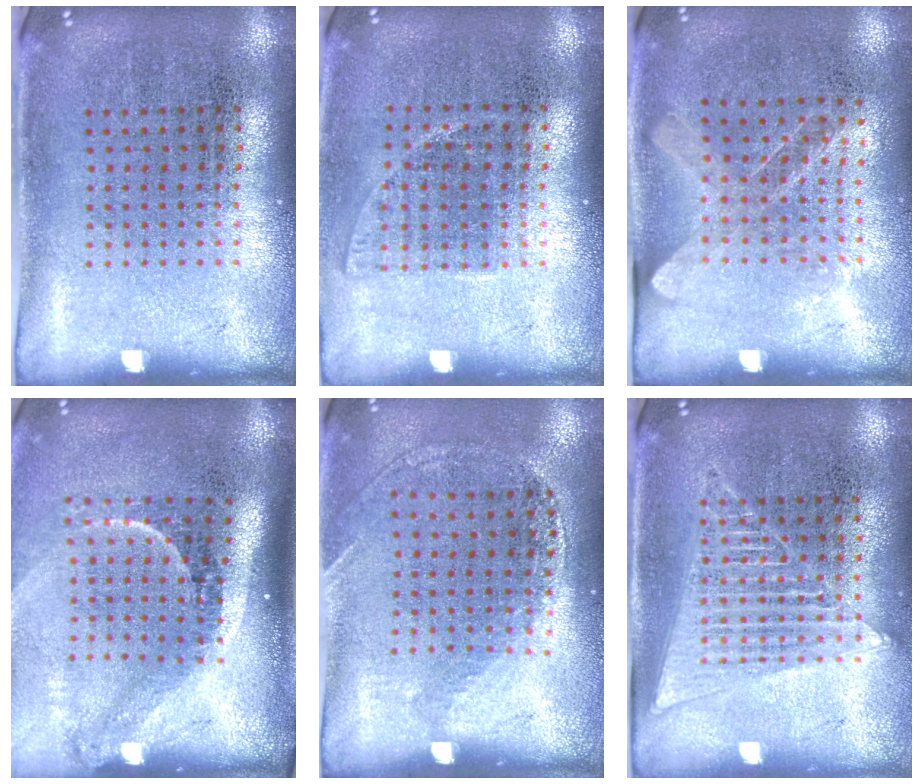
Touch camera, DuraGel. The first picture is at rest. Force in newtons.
{"total": 1.0, "press": 0.9, "slide": 0.5}
{"total": 1.3, "press": 1.0, "slide": 0.8}
{"total": 2.3, "press": 1.4, "slide": 1.8}
{"total": 1.2, "press": 1.1, "slide": 0.5}
{"total": 1.4, "press": 1.4, "slide": 0.3}